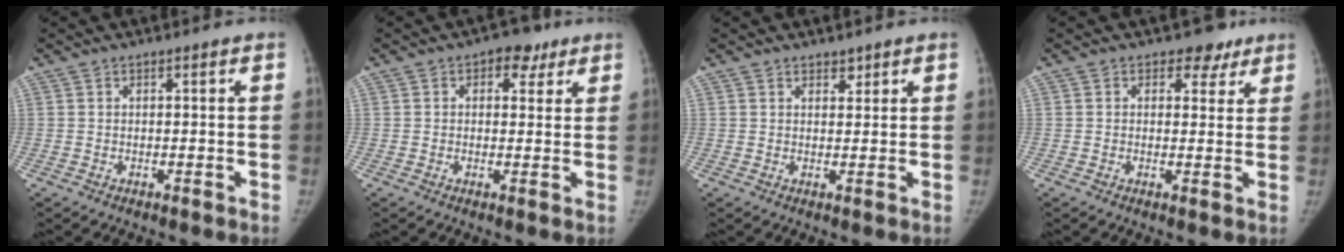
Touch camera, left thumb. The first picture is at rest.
{"total": 5.2, "force": [2.5, 3.6, 2.8], "torque": [-0.005, -0.004, 0.027]}
{"total": 1.7, "force": [1.3, 1.0, 0.3], "torque": [0.013, -0.014, 0.015]}
{"total": 4.3, "force": [2.7, 3.1, 1.2], "torque": [0.012, -0.010, 0.034]}